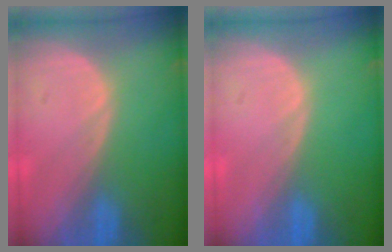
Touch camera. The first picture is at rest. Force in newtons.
{"total": 0.0}